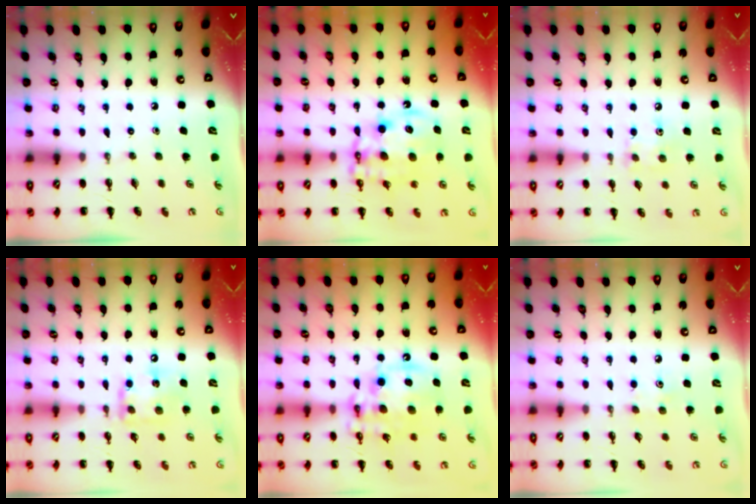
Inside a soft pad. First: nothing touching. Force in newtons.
{"total": 12.6, "press": 12.2, "slide": 3.3}
{"total": 7.7, "press": 7.5, "slide": 1.3}
{"total": 11.4, "press": 11.4, "slide": 1.2}
{"total": 14.3, "press": 13.9, "slide": 3.0}
{"total": 5.3, "press": 5.1, "slide": 1.6}